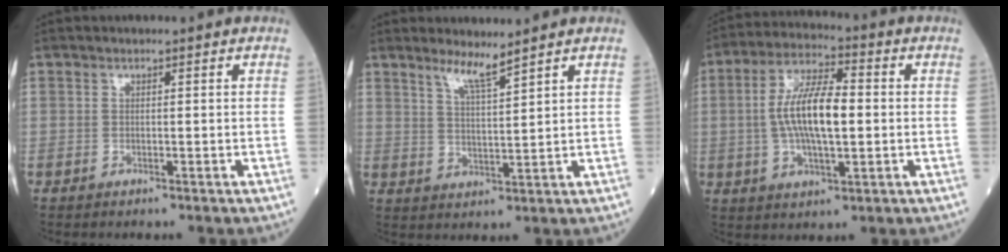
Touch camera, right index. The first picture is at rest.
{"total": 4.0, "force": [3.3, -0.5, 2.2], "torque": [-0.045, -0.012, 0.066]}
{"total": 11.4, "force": [0.1, 3.3, 10.9], "torque": [-0.213, 0.011, 0.001]}